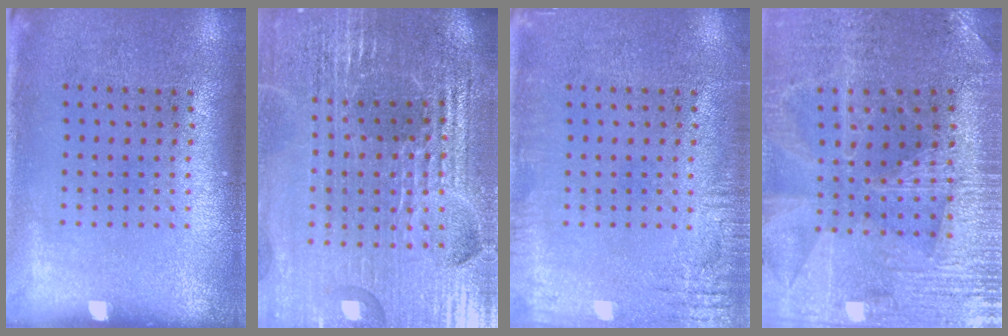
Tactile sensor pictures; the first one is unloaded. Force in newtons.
{"total": 5.8, "press": 5.2, "slide": 2.5}
{"total": 2.5, "press": 2.5, "slide": 0.2}
{"total": 2.9, "press": 2.9, "slide": 0.6}